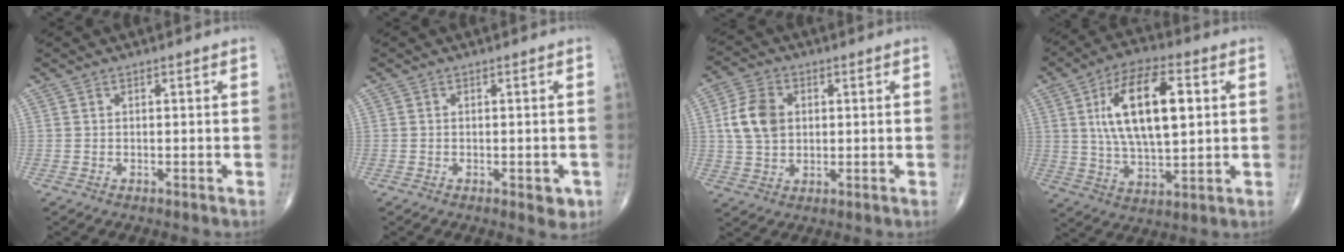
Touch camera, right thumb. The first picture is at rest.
{"total": 2.8, "force": [-1.0, 1.4, 2.2], "torque": [-0.015, 0.000, -0.010]}
{"total": 8.5, "force": [1.4, 6.2, 5.7], "torque": [-0.102, 0.003, 0.026]}
{"total": 17.3, "force": [3.8, 7.7, 15.0], "torque": [-0.250, -0.001, 0.068]}